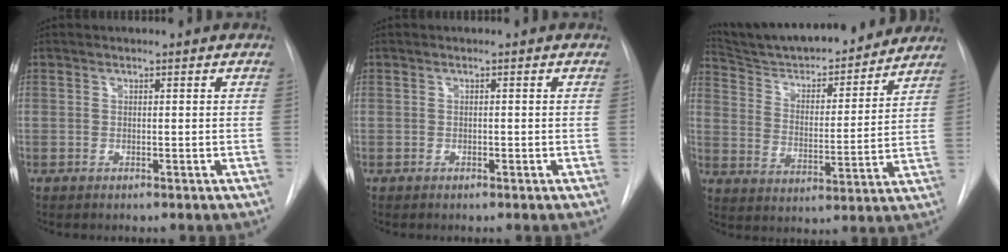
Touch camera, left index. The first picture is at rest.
{"total": 0.0}
{"total": 20.9, "force": [19.3, 3.6, 7.2], "torque": [-0.110, -0.002, 0.287]}